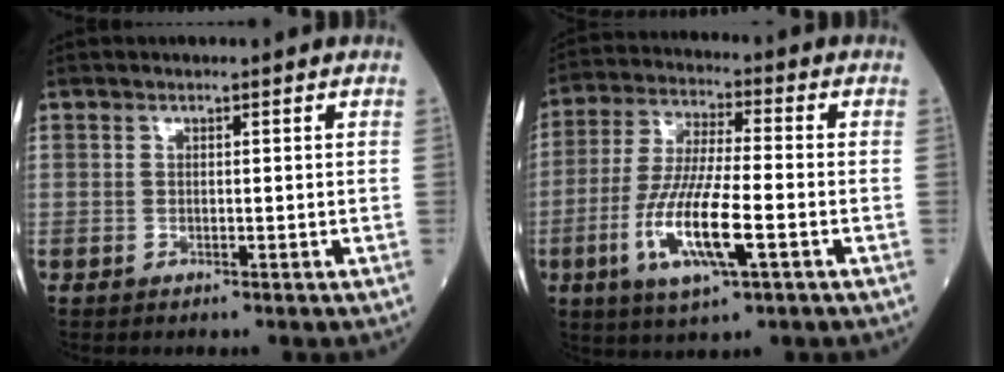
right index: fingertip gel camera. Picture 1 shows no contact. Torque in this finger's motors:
{"motor_torque": [1.34, -0.80, 0.82, 0.21]}